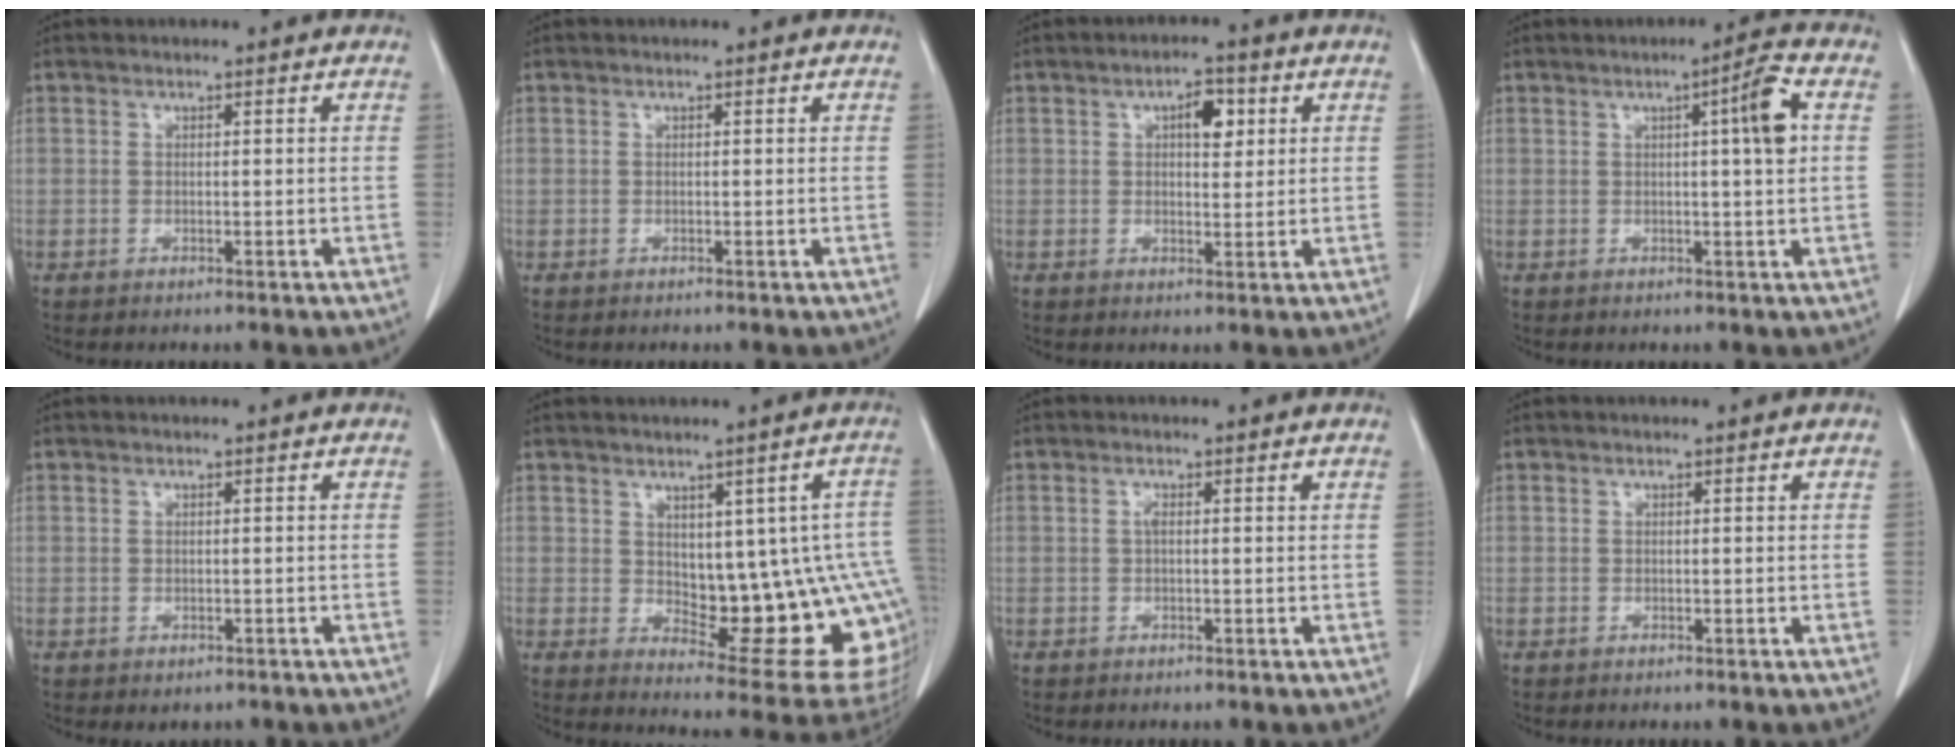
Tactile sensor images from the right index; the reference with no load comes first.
{"total": 0.0}
{"total": 4.4, "force": [1.6, 1.9, 3.7], "torque": [-0.055, 0.007, 0.022]}
{"total": 5.4, "force": [1.1, -0.3, 5.3], "torque": [-0.079, 0.004, 0.015]}
{"total": 1.1, "force": [-0.6, 0.9, 0.3], "torque": [-0.006, 0.001, -0.003]}
{"total": 16.2, "force": [-0.3, 5.9, 15.1], "torque": [-0.141, 0.011, 0.019]}
{"total": 1.3, "force": [0.3, 0.4, 1.2], "torque": [-0.025, 0.007, 0.005]}
{"total": 0.0}